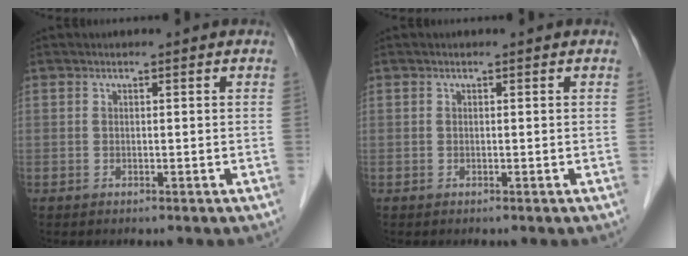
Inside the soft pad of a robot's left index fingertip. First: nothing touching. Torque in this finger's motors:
{"motor_torque": [0.00, 0.00, 0.00, 0.00]}